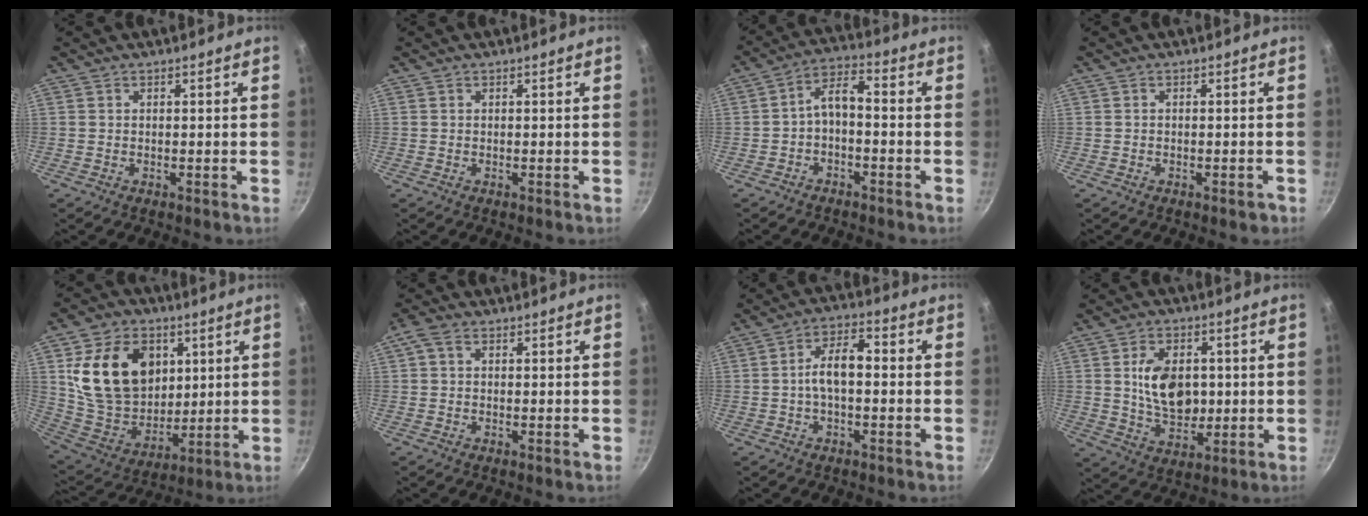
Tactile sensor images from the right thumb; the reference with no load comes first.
{"total": 0.0}
{"total": 5.7, "force": [-2.0, 2.8, 4.6], "torque": [-0.082, 0.043, -0.038]}
{"total": 1.3, "force": [-0.8, 0.6, 0.9], "torque": [-0.014, 0.009, -0.006]}
{"total": 21.2, "force": [5.9, 15.9, 12.7], "torque": [-0.191, -0.019, 0.117]}
{"total": 2.8, "force": [0.7, 1.7, 2.0], "torque": [-0.043, 0.012, 0.011]}
{"total": 7.3, "force": [-0.6, 3.6, 6.4], "torque": [-0.104, 0.033, -0.018]}
{"total": 11.5, "force": [1.2, 7.8, 8.3], "torque": [-0.115, -0.010, 0.023]}